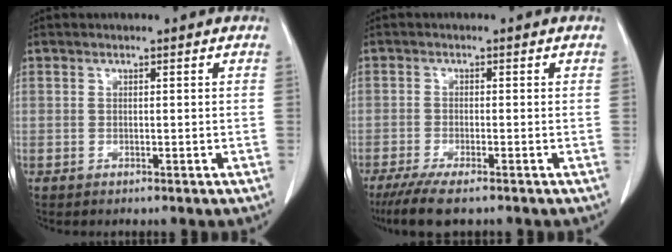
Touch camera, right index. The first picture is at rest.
{"total": 6.4, "force": [-4.7, 0.9, 4.2], "torque": [-0.069, -0.015, -0.078]}